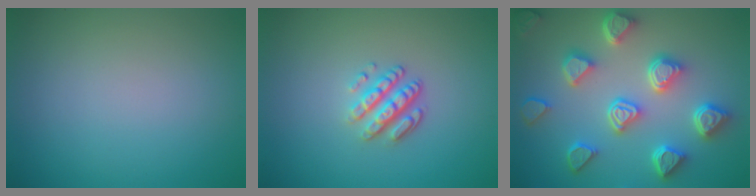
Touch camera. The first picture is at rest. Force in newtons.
{"total": 3.2, "press": 2.5, "slide": 2.0}
{"total": 7.1, "press": 5.8, "slide": 4.1}